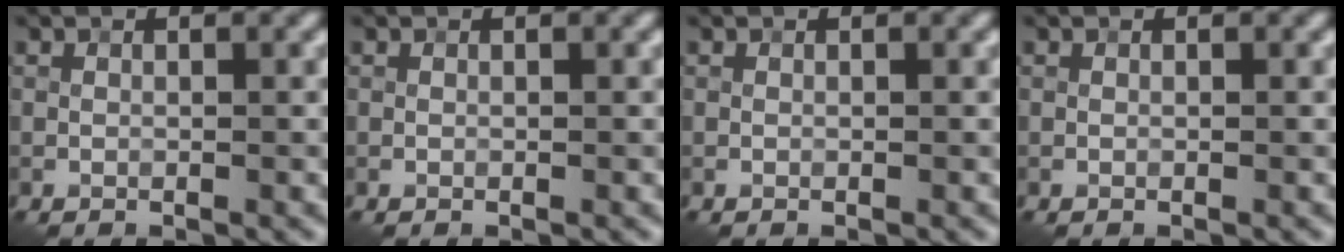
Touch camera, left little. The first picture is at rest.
{"total": 0.0}
{"total": 0.0}
{"total": 0.0}